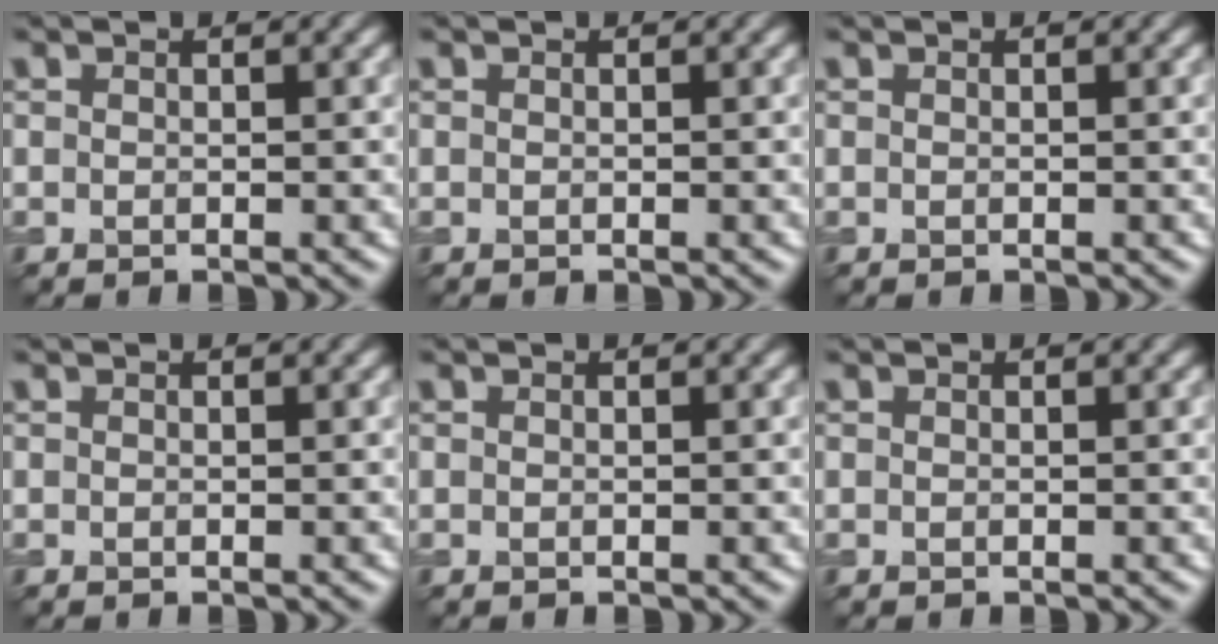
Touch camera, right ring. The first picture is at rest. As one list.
[{"total": 0.0}, {"total": 0.0}, {"total": 0.0}, {"total": 0.0}, {"total": 0.0}]